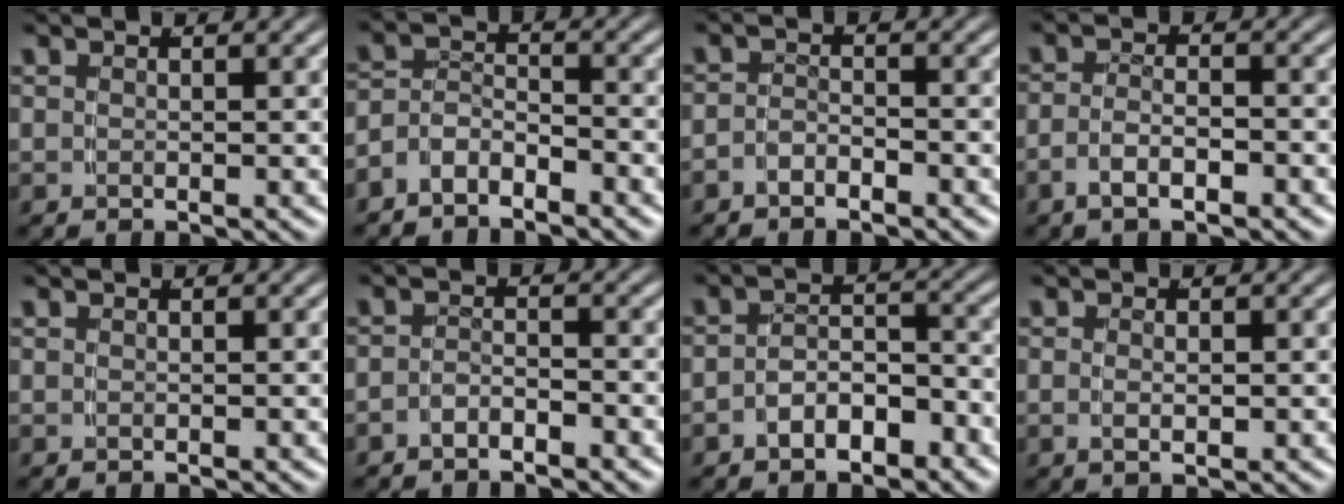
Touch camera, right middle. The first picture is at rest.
{"total": 4.0, "force": [-2.9, 2.5, 1.4], "torque": [-0.026, -0.012, -0.052]}
{"total": 2.0, "force": [-1.8, 0.6, 0.5], "torque": [-0.013, -0.006, -0.032]}
{"total": 2.7, "force": [-1.9, 0.7, 1.8], "torque": [-0.030, -0.003, -0.033]}
{"total": 0.0}
{"total": 2.1, "force": [-2.0, 0.5, 0.5], "torque": [-0.009, -0.003, -0.036]}
{"total": 4.0, "force": [-3.0, 2.0, 1.7], "torque": [-0.021, -0.005, -0.051]}
{"total": 1.0, "force": [-0.2, -0.1, 0.9], "torque": [-0.019, -0.008, 0.002]}